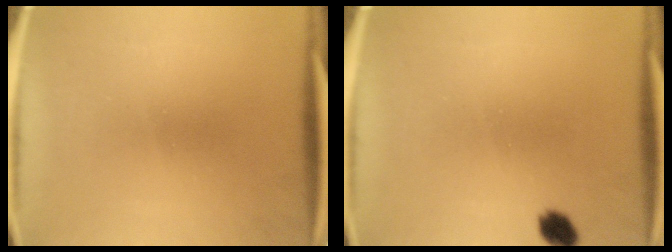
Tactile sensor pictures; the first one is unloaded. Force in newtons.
{"total": 2.9}